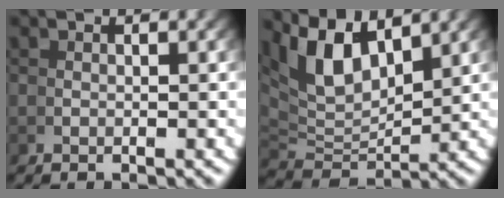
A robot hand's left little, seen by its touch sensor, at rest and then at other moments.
{"total": 8.7, "force": [3.6, 5.2, 6.0], "torque": [-0.125, -0.009, 0.071]}